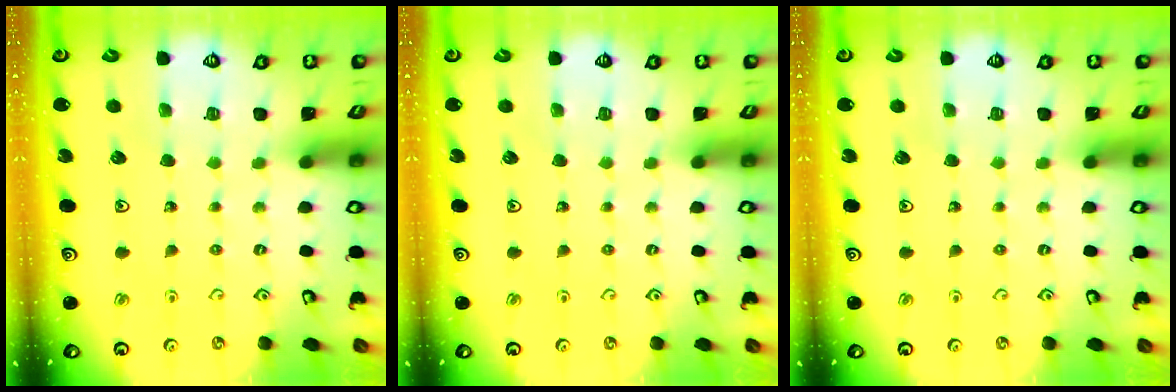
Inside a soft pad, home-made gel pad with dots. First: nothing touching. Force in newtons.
{"total": 0.0}
{"total": 0.0}